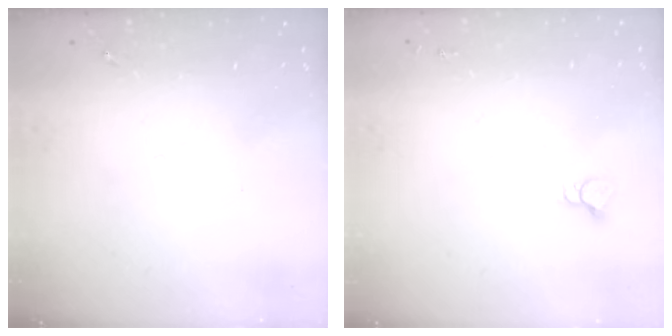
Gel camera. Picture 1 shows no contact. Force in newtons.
{"total": 3.3, "press": 3.3, "slide": 0.2}